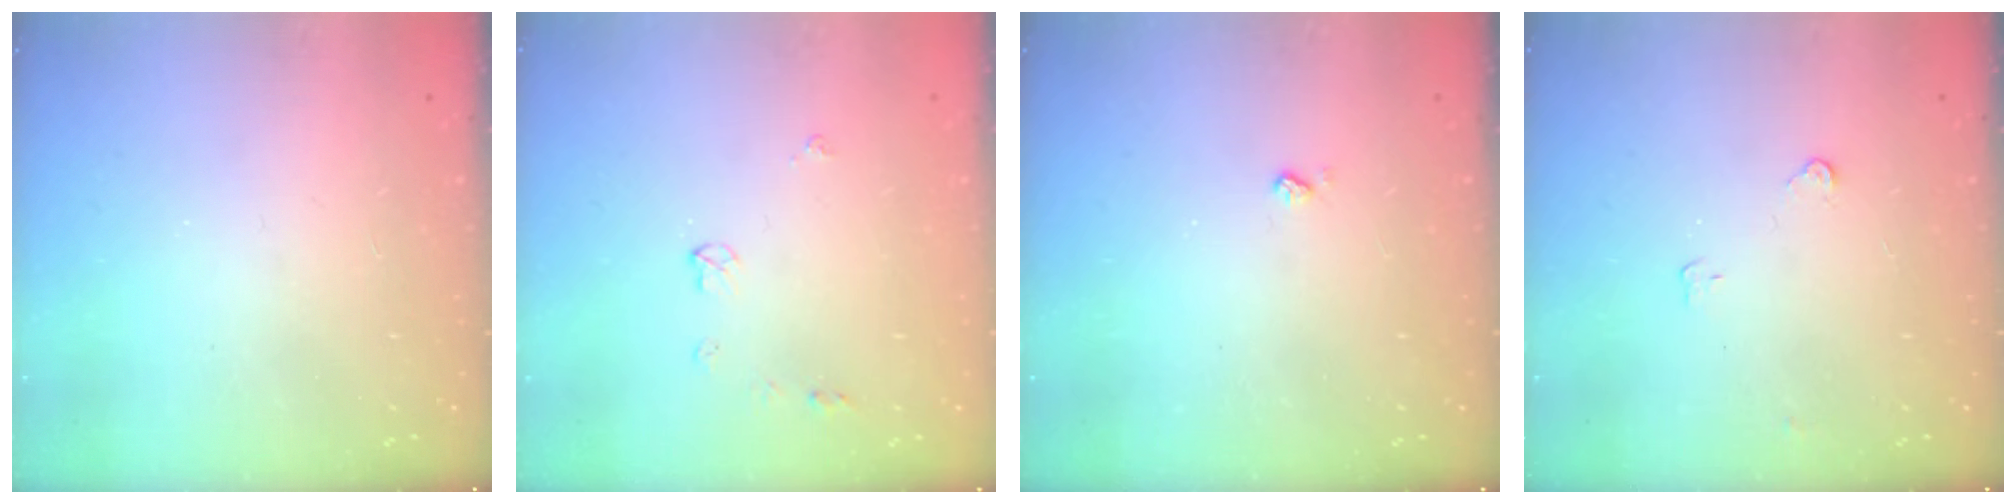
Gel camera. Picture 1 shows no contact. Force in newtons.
{"total": 4.5, "press": 4.5, "slide": 0.6}
{"total": 2.5, "press": 2.5, "slide": 0.5}
{"total": 3.3, "press": 3.3, "slide": 0.4}